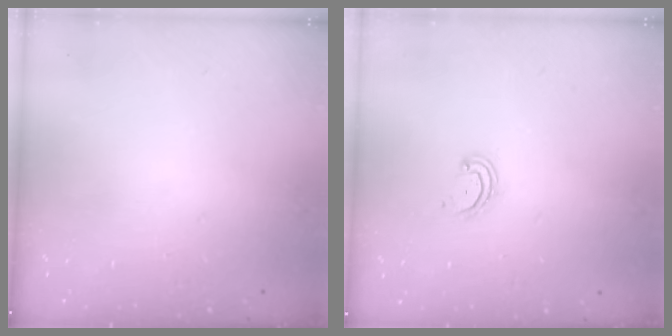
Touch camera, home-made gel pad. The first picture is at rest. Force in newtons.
{"total": 2.8, "press": 2.8, "slide": 0.2}